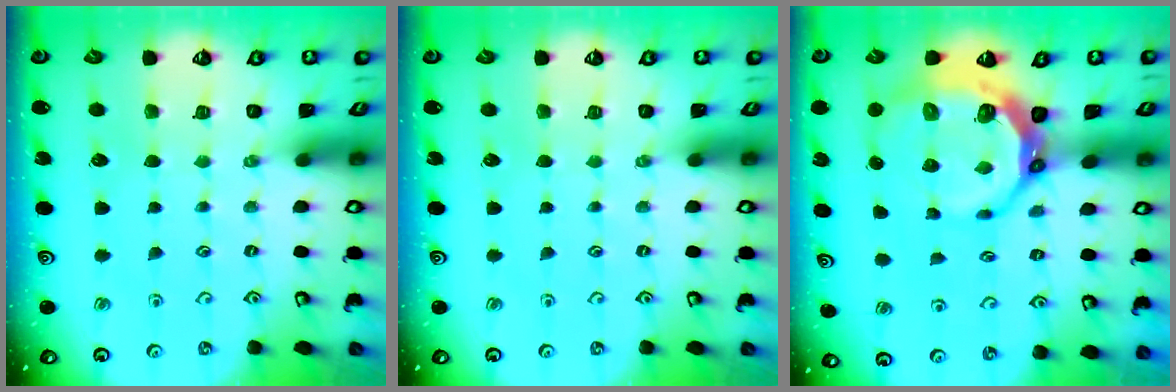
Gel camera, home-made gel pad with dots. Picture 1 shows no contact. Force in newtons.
{"total": 0.0}
{"total": 11.0, "press": 10.1, "slide": 4.3}